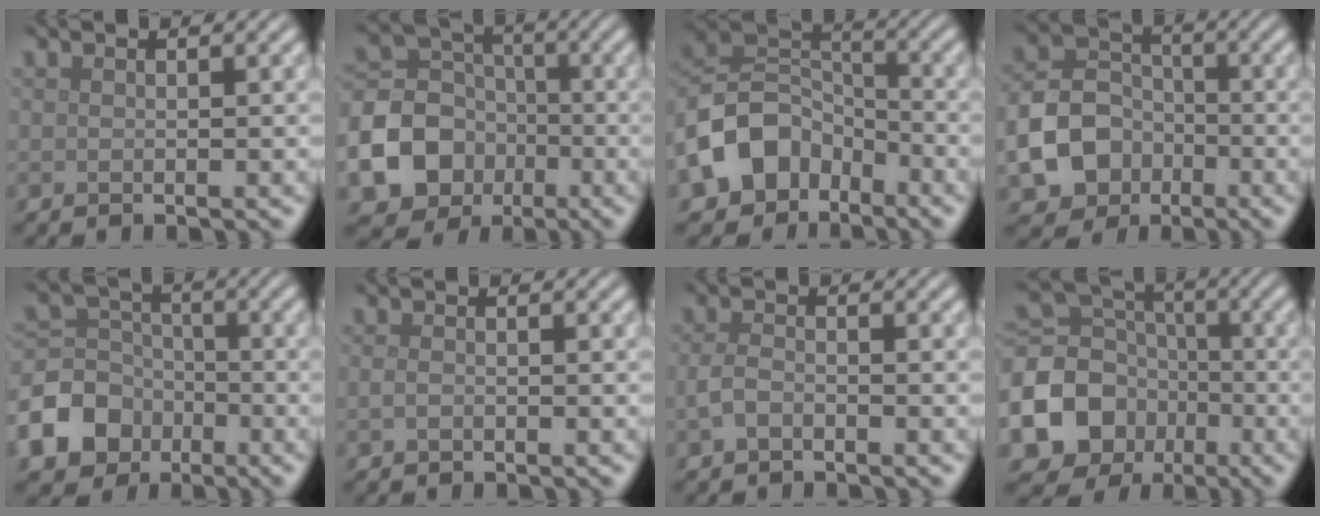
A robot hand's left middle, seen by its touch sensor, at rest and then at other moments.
{"total": 11.3, "force": [-3.9, 9.8, 4.0], "torque": [-0.109, -0.024, -0.098]}
{"total": 8.6, "force": [-4.4, 6.3, 3.8], "torque": [-0.067, 0.001, -0.098]}
{"total": 7.4, "force": [-2.7, 5.9, 3.6], "torque": [-0.068, -0.006, -0.059]}
{"total": 9.3, "force": [-4.5, 7.6, 2.9], "torque": [-0.076, -0.013, -0.106]}
{"total": 0.7, "force": [-0.3, 0.4, 0.5], "torque": [-0.014, -0.001, -0.007]}
{"total": 1.6, "force": [-0.7, 0.9, 1.1], "torque": [-0.027, 0.003, -0.019]}
{"total": 11.8, "force": [-4.0, 10.2, 4.5], "torque": [-0.126, -0.022, -0.086]}